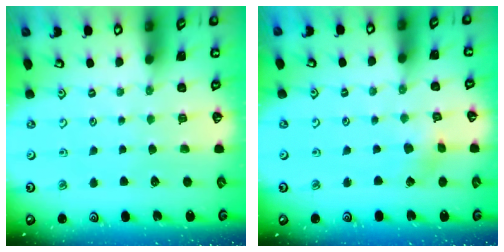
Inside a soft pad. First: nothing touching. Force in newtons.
{"total": 2.7, "press": 2.7, "slide": 0.3}